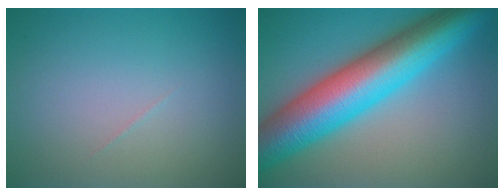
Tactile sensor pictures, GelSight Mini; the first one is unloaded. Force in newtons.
{"total": 12.8, "press": 12.8, "slide": 0.2}